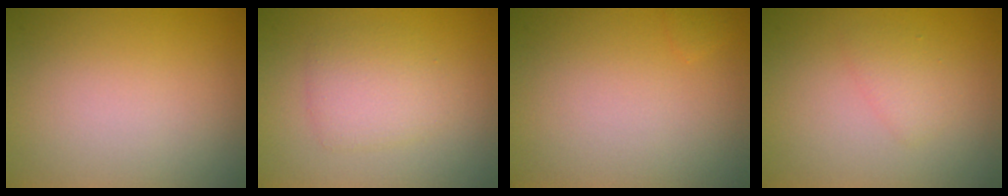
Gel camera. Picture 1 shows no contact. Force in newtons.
{"total": 2.7, "press": 2.7, "slide": 0.1}
{"total": 0.5, "press": 0.5, "slide": 0.0}
{"total": 1.4, "press": 1.4, "slide": 0.0}